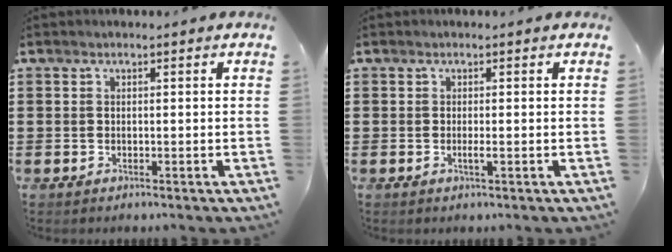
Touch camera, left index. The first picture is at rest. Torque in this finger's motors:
{"motor_torque": [0.27, 0.08, 0.05, 0.01]}